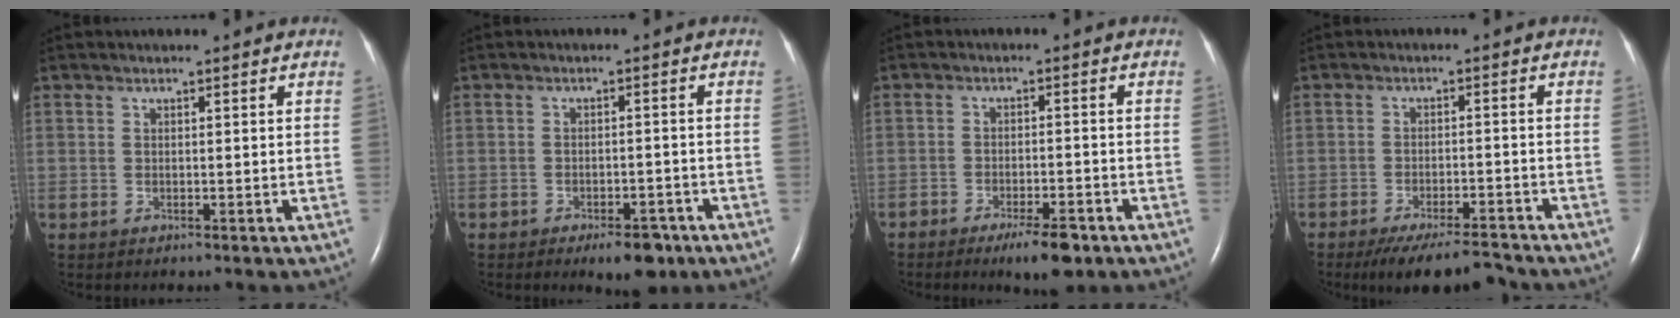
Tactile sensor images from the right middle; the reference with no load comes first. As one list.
[{"total": 5.3, "force": [-3.5, 2.4, 3.1], "torque": [-0.038, 0.002, -0.045]}, {"total": 5.7, "force": [-3.8, 1.5, 4.0], "torque": [-0.066, -0.005, -0.056]}, {"total": 9.6, "force": [-8.7, 1.5, 3.7], "torque": [-0.059, -0.006, -0.132]}]